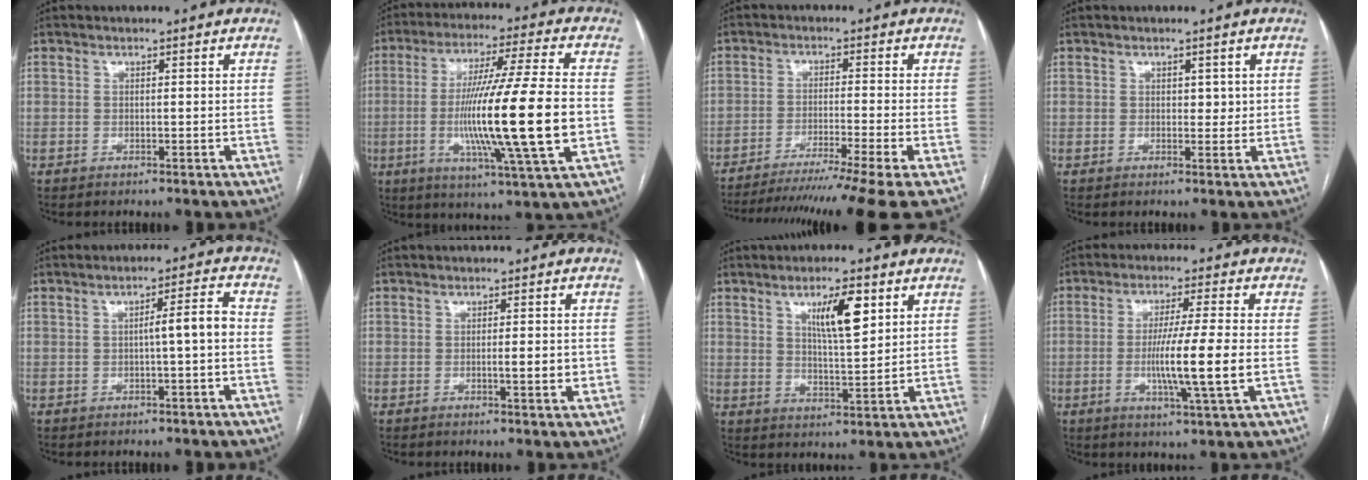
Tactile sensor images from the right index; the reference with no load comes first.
{"total": 19.6, "force": [-2.7, -0.5, 19.4], "torque": [-0.348, -0.016, -0.054]}
{"total": 16.4, "force": [-13.6, -2.7, 8.8], "torque": [-0.115, -0.042, -0.206]}
{"total": 1.9, "force": [0.6, 1.2, 1.3], "torque": [-0.012, 0.001, 0.008]}
{"total": 4.4, "force": [-0.5, 0.0, 4.3], "torque": [-0.062, 0.012, -0.007]}
{"total": 3.0, "force": [-0.5, 0.4, 2.9], "torque": [-0.046, -0.002, -0.007]}
{"total": 7.8, "force": [3.5, 1.5, 6.8], "torque": [-0.116, -0.002, 0.061]}
{"total": 9.9, "force": [-1.6, -0.9, 9.7], "torque": [-0.176, -0.016, -0.031]}